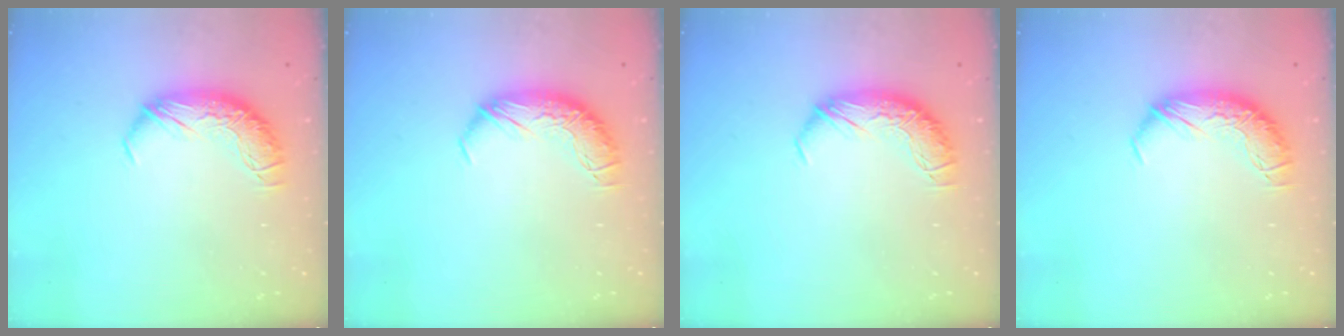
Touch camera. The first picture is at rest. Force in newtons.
{"total": 0.0}
{"total": 0.0}
{"total": 0.0}